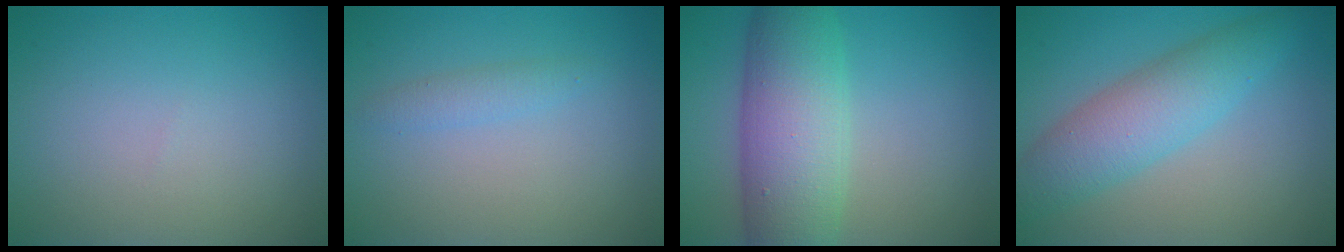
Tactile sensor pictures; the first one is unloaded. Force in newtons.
{"total": 1.3, "press": 1.3, "slide": 0.1}
{"total": 8.7, "press": 8.7, "slide": 0.2}
{"total": 5.3, "press": 5.3, "slide": 0.1}